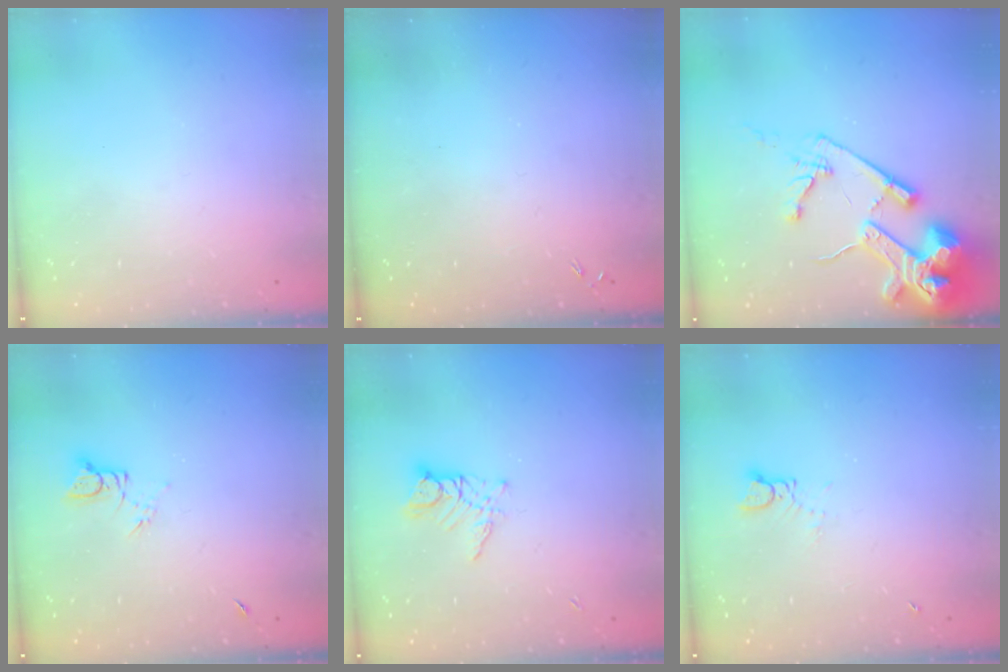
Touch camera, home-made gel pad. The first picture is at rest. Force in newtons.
{"total": 0.0}
{"total": 17.9, "press": 17.7, "slide": 2.2}
{"total": 3.4, "press": 3.4, "slide": 0.1}
{"total": 8.3, "press": 8.3, "slide": 0.7}
{"total": 1.2, "press": 1.1, "slide": 0.1}